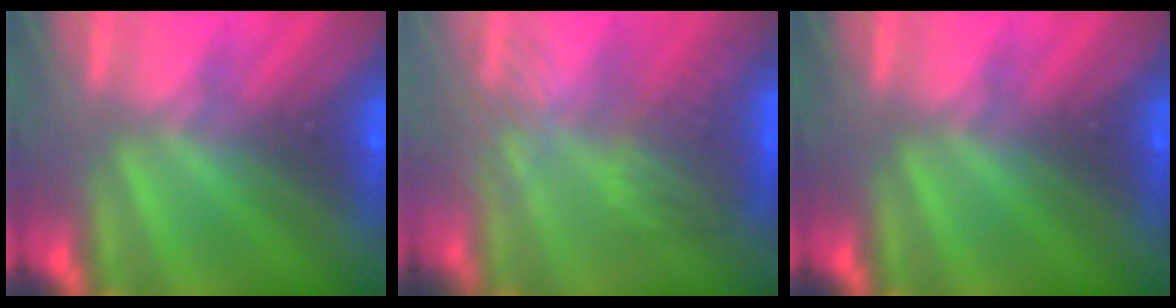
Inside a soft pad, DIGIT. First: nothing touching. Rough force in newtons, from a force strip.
{"total": 3.4}
{"total": 0.0}